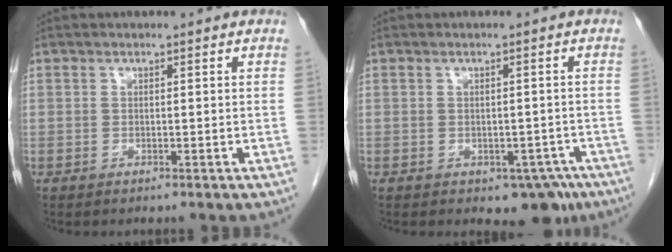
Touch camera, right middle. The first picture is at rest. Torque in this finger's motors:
{"motor_torque": [0.49, -0.22, 0.02, 0.03]}